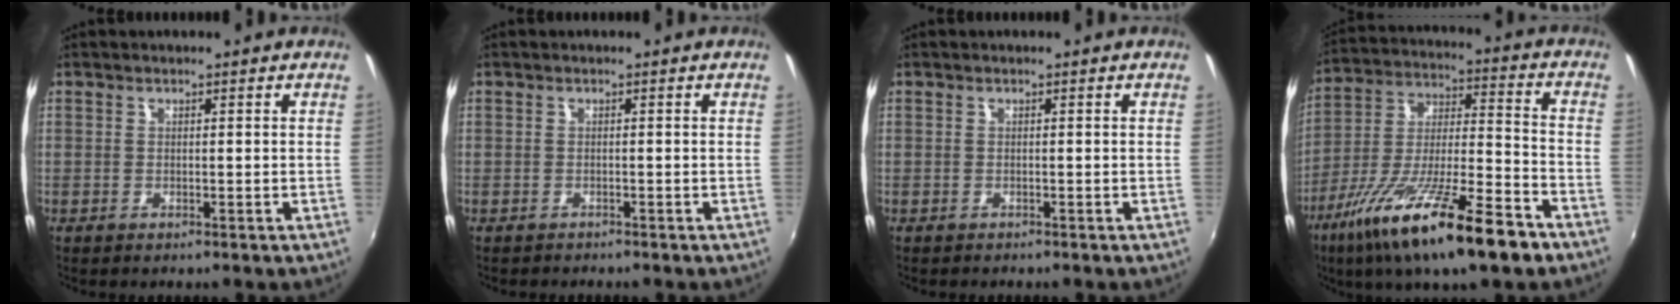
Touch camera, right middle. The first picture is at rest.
{"total": 1.2, "force": [-1.1, 0.4, 0.1], "torque": [-0.007, -0.002, -0.017]}
{"total": 0.6, "force": [-0.6, 0.2, 0.1], "torque": [-0.003, -0.002, -0.010]}
{"total": 22.6, "force": [-13.6, 4.5, 17.5], "torque": [-0.316, -0.042, -0.235]}